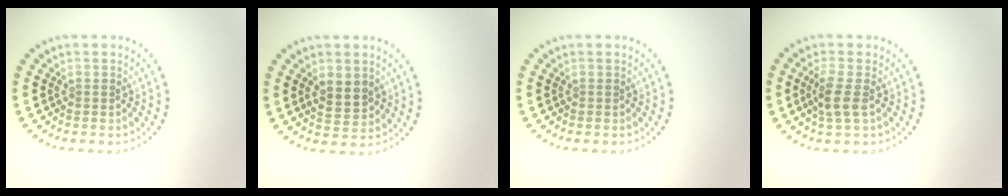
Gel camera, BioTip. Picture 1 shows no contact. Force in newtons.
{"total": 2.7, "press": 2.7, "slide": 0.5}
{"total": 0.0}
{"total": 2.4, "press": 2.1, "slide": 1.0}